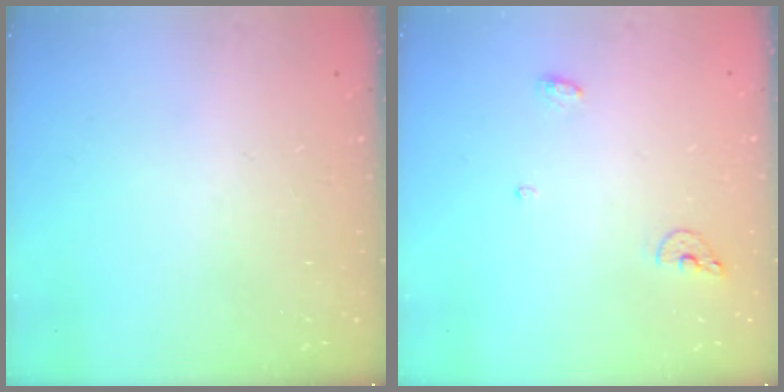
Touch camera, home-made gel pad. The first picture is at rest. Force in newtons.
{"total": 6.2, "press": 6.1, "slide": 1.1}